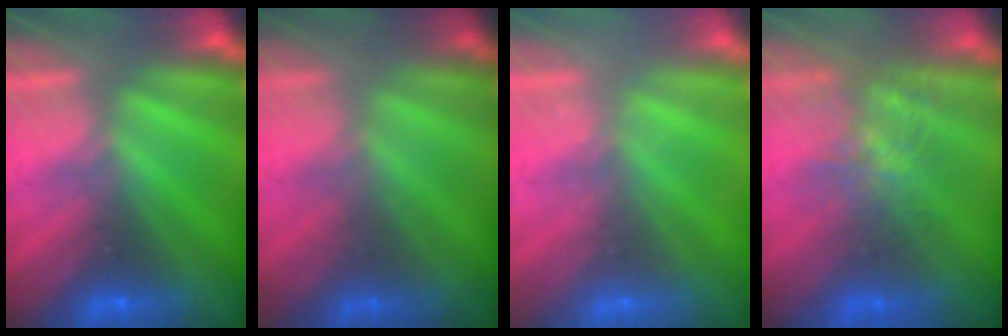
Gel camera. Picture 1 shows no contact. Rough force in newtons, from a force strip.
{"total": 1.8}
{"total": 2.3}
{"total": 4.8}